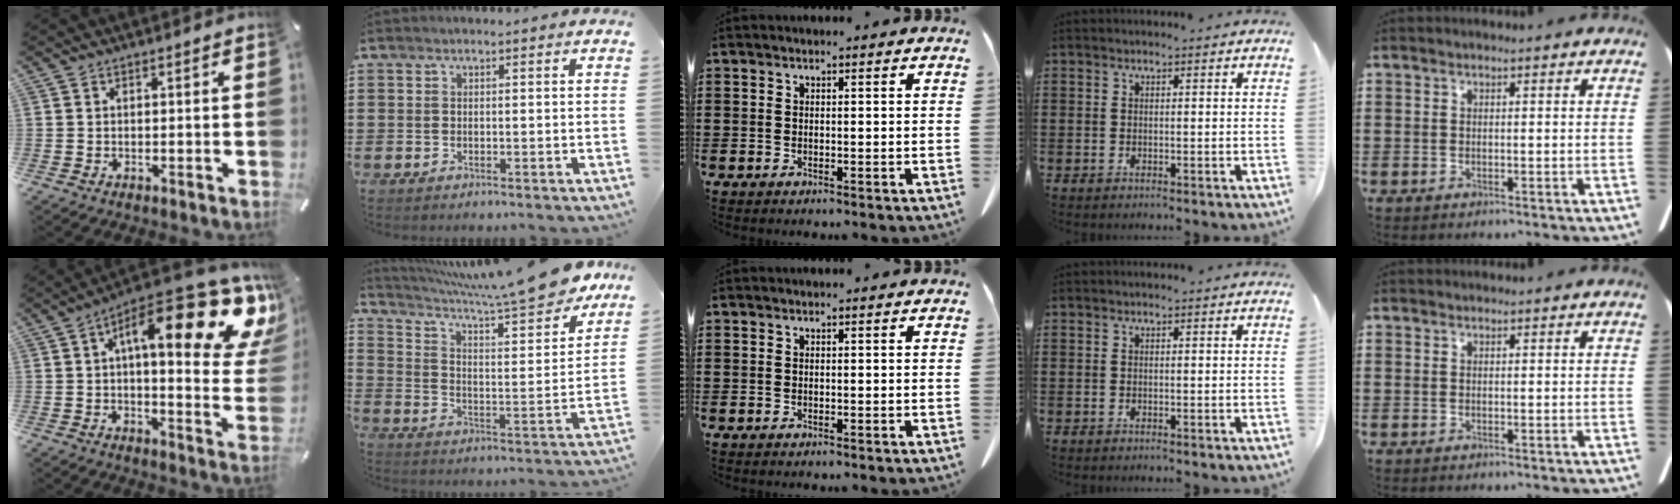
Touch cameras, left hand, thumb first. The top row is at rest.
{"thumb": {"total": 22.1, "force": [10.5, 7.3, 18.0], "torque": [-0.245, -0.077, 0.158]}, "index": {"total": 11.1, "force": [9.8, -0.2, 5.1], "torque": [-0.111, -0.076, 0.159]}}